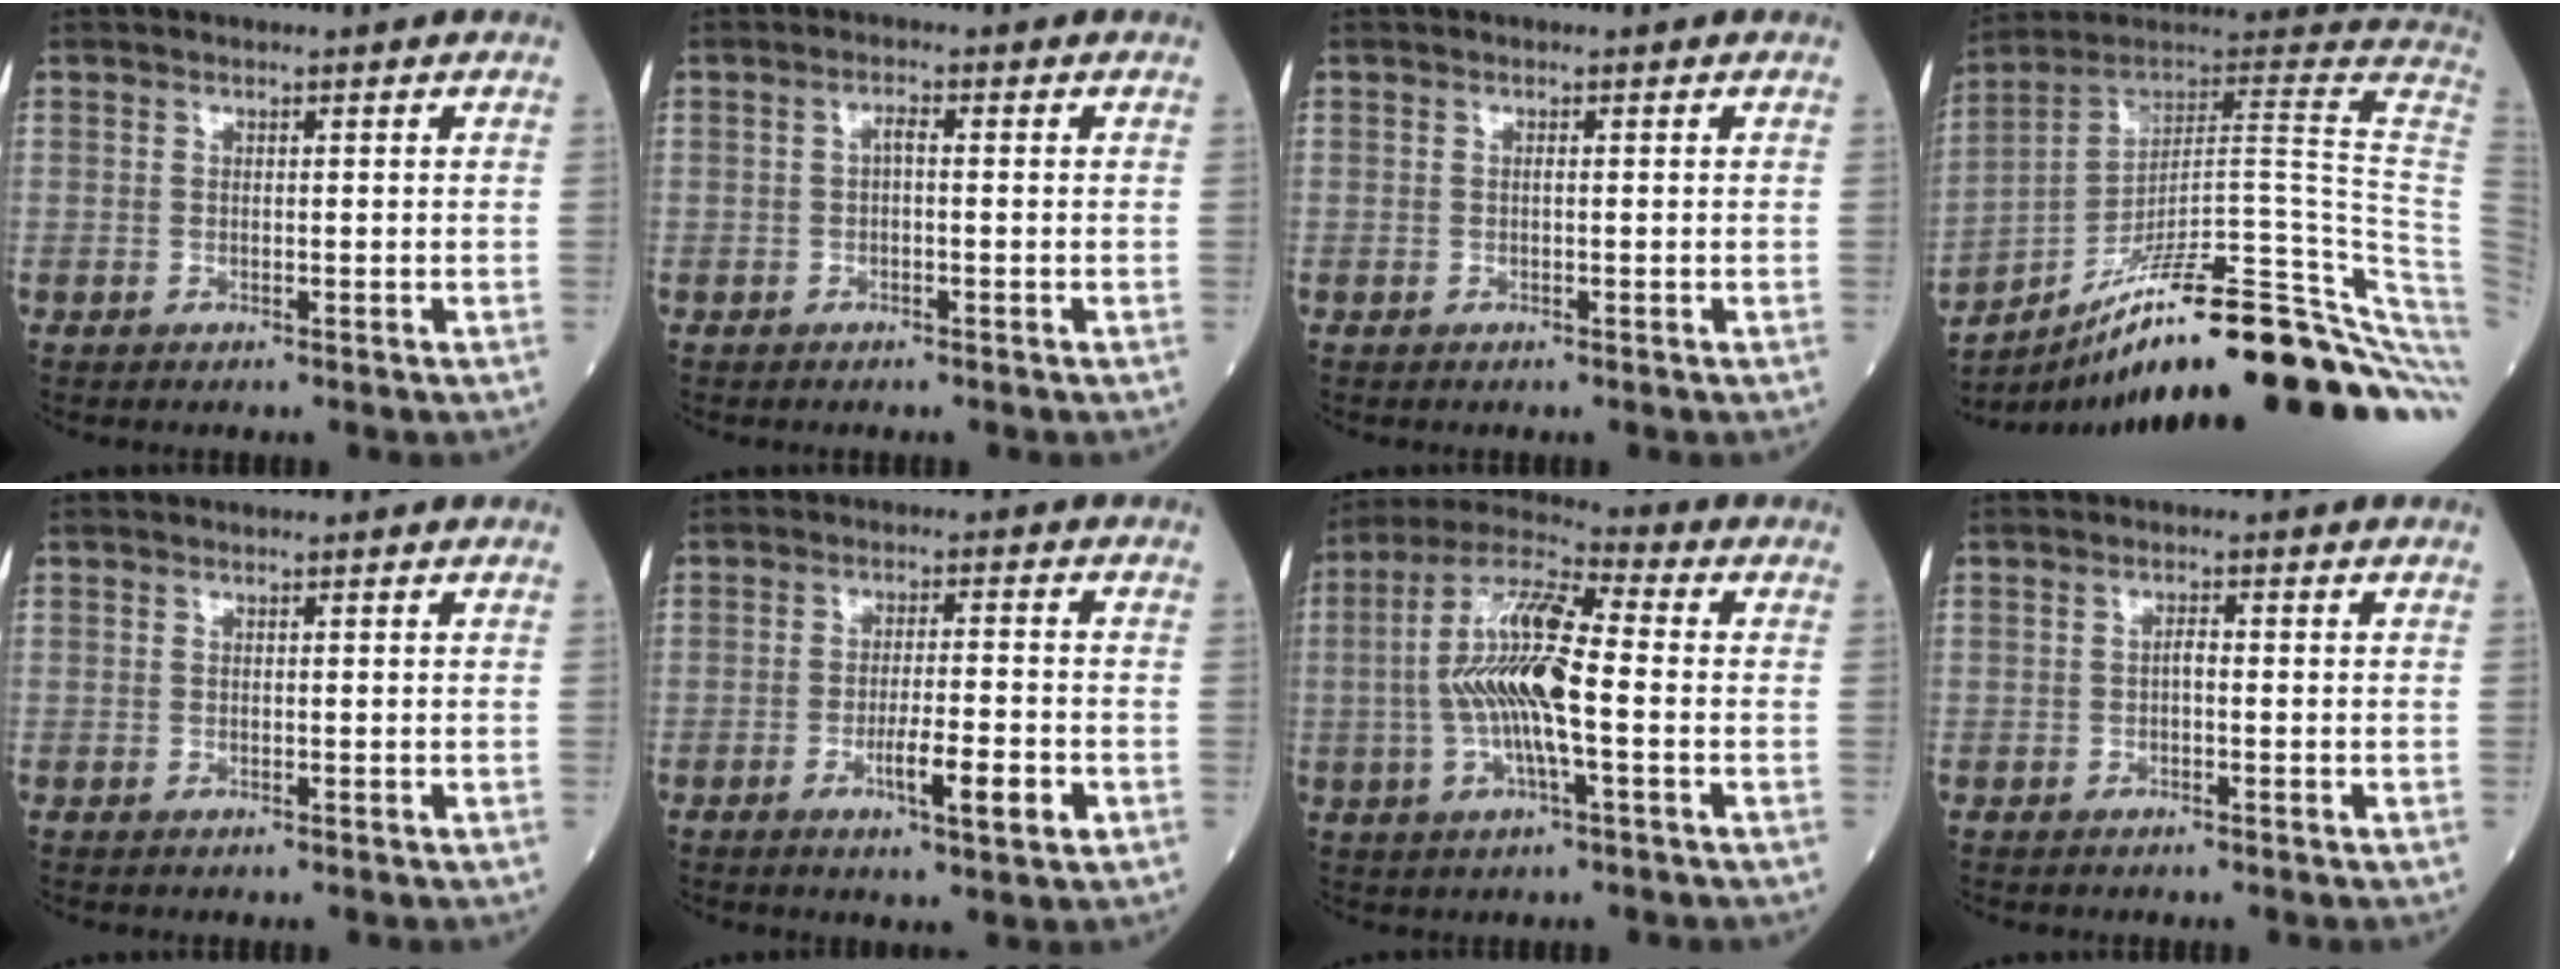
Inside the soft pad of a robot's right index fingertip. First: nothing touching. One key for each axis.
{"total": 1.4, "fx": -0.1, "fy": 0.4, "fz": 1.3, "tx": -0.022, "ty": 0.004, "tz": -0.003}
{"total": 0.0}
{"total": 31.5, "fx": -19.9, "fy": 2.2, "fz": 24.4, "tx": -0.217, "ty": 0.028, "tz": -0.294}
{"total": 0.0}
{"total": 6.8, "fx": -2.5, "fy": 0.7, "fz": 6.2, "tx": -0.103, "ty": -0.007, "tz": -0.039}
{"total": 13.3, "fx": -1.1, "fy": 2.4, "fz": 13.0, "tx": -0.263, "ty": 0.011, "tz": -0.026}
{"total": 1.1, "fx": -0.3, "fy": 0.5, "fz": 1.0, "tx": -0.014, "ty": 0.004, "tz": -0.008}